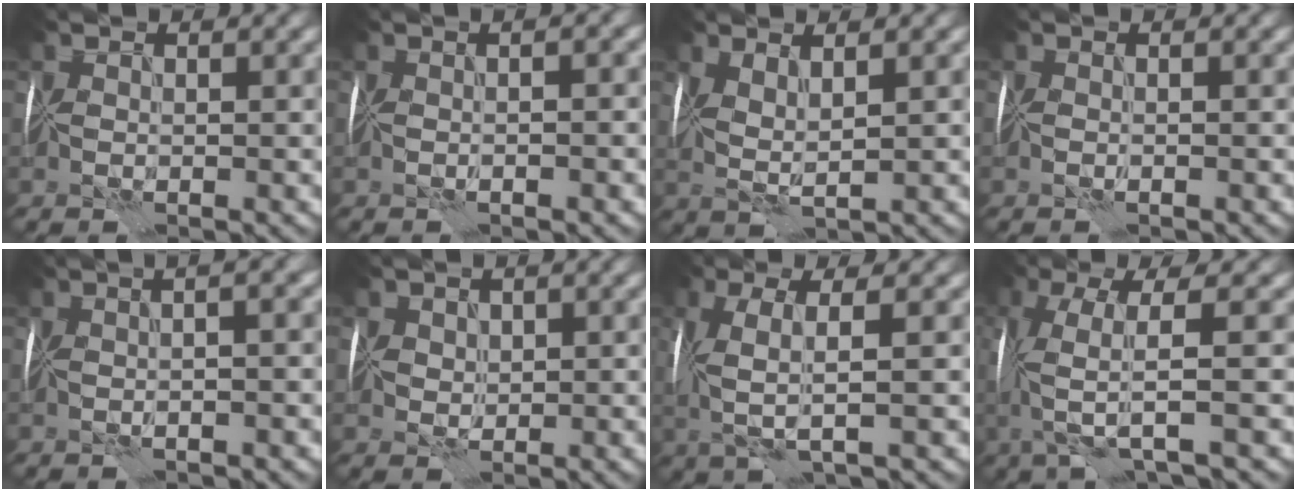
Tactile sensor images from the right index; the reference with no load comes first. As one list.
[{"total": 4.1, "force": [0.6, 1.8, 3.6], "torque": [-0.020, 0.017, -0.011]}, {"total": 2.7, "force": [1.3, 0.6, 2.2], "torque": [-0.051, 0.004, 0.025]}, {"total": 0.0}, {"total": 7.6, "force": [1.8, 3.5, 6.5], "torque": [-0.029, 0.031, -0.009]}, {"total": 1.8, "force": [0.9, 1.4, 0.7], "torque": [-0.012, 0.003, 0.017]}, {"total": 4.4, "force": [0.1, 1.1, 4.3], "torque": [-0.094, 0.004, 0.002]}, {"total": 5.5, "force": [-0.5, 1.1, 5.3], "torque": [-0.108, 0.001, -0.014]}]